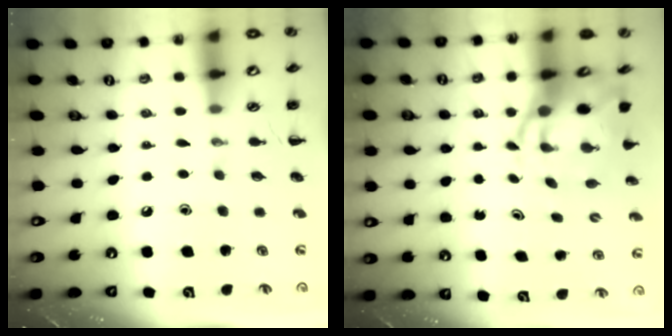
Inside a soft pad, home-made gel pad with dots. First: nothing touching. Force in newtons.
{"total": 7.1, "press": 6.8, "slide": 2.1}